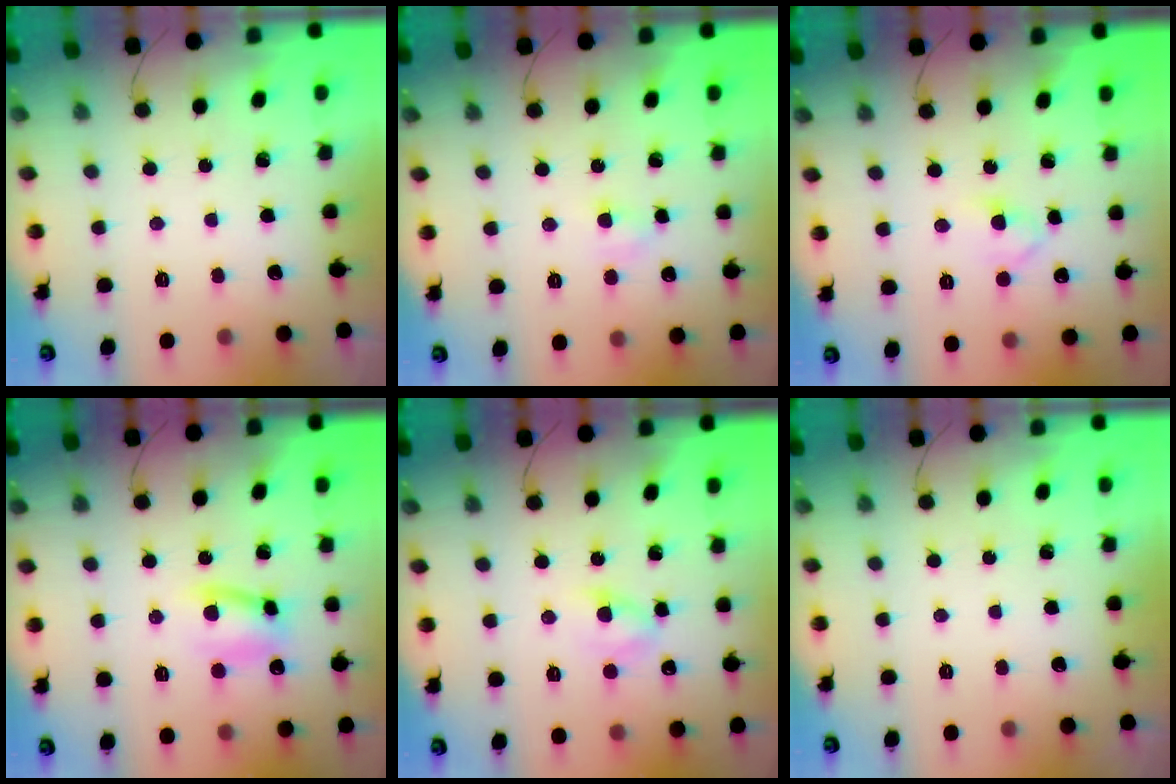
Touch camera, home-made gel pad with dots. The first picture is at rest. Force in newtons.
{"total": 3.0, "press": 2.8, "slide": 1.0}
{"total": 2.9, "press": 2.6, "slide": 1.3}
{"total": 7.9, "press": 7.9, "slide": 0.5}
{"total": 4.3, "press": 4.0, "slide": 1.5}
{"total": 0.0}